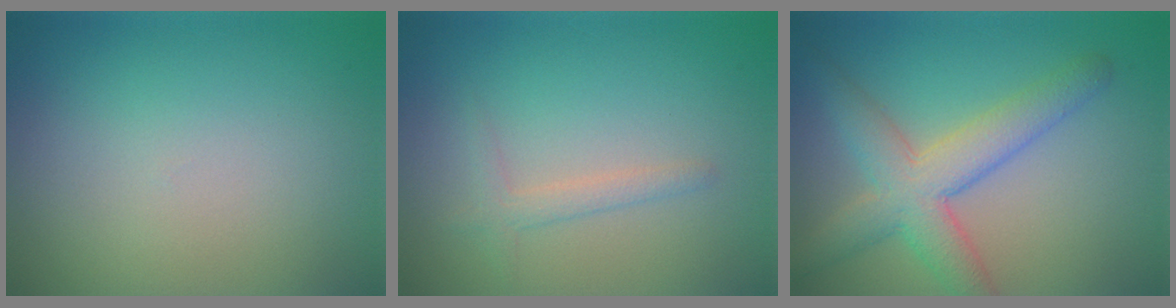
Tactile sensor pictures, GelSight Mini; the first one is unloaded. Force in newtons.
{"total": 1.5, "press": 1.5, "slide": 0.1}
{"total": 5.7, "press": 5.7, "slide": 0.1}